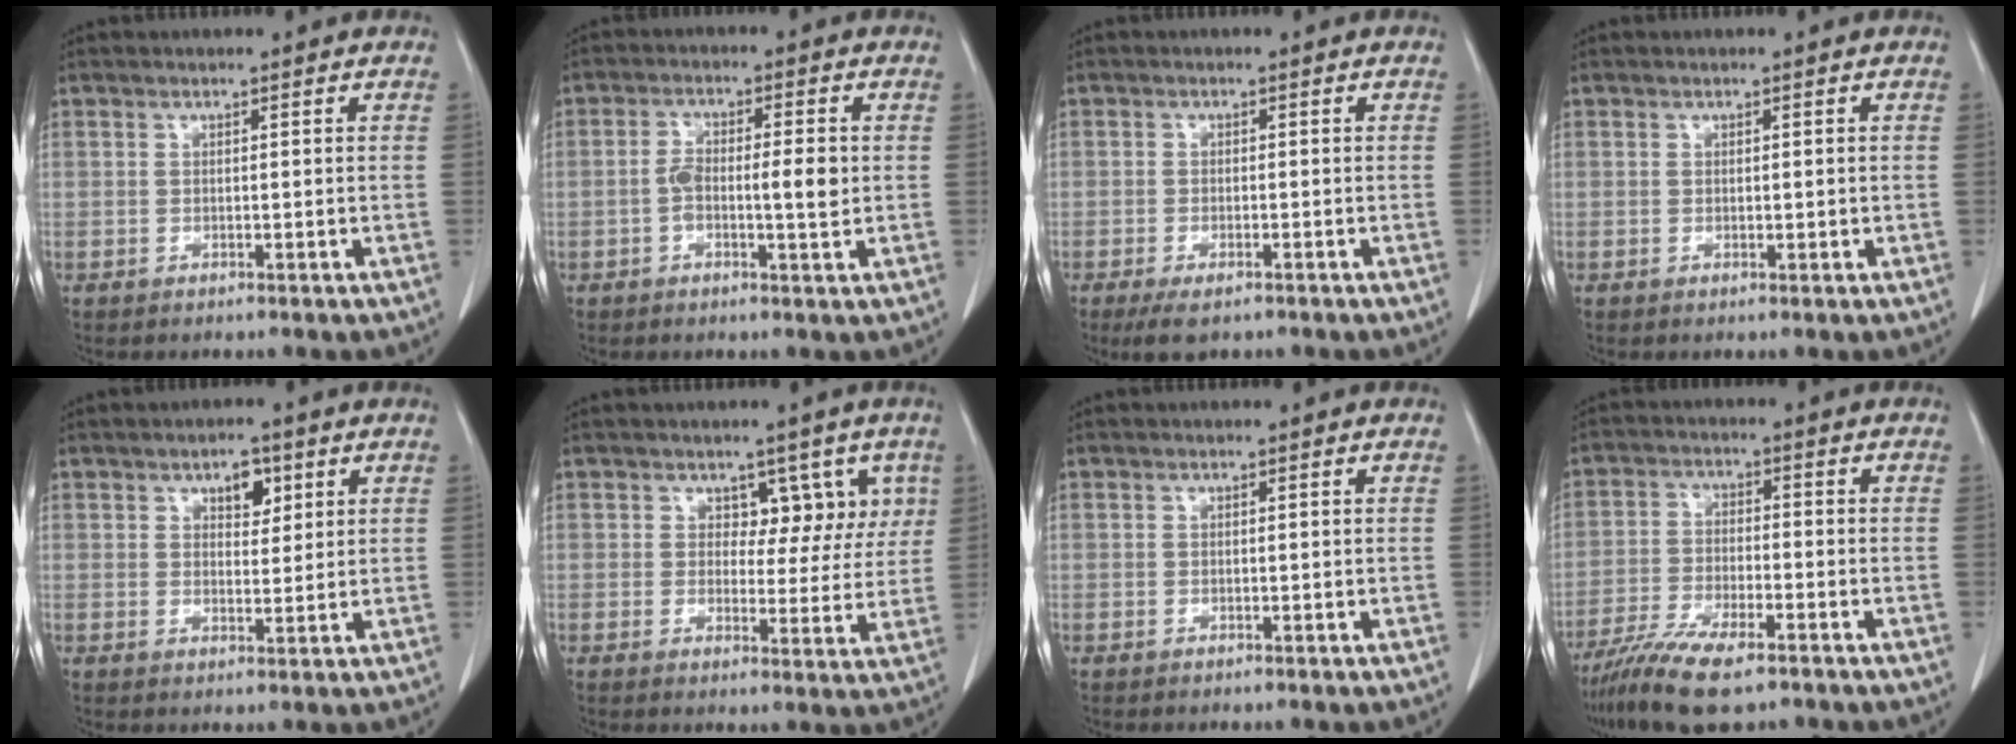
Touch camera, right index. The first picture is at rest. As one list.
[{"total": 5.6, "force": [-0.4, 1.5, 5.4], "torque": [-0.099, 0.009, -0.009]}, {"total": 4.0, "force": [-2.8, 1.3, 2.6], "torque": [-0.047, -0.008, -0.042]}, {"total": 0.6, "force": [0.1, 0.4, 0.5], "torque": [-0.009, -0.002, 0.003]}, {"total": 3.8, "force": [1.9, 2.0, 2.5], "torque": [-0.034, 0.001, 0.030]}, {"total": 5.8, "force": [2.8, 3.9, 3.3], "torque": [-0.014, 0.008, 0.035]}, {"total": 0.0}, {"total": 11.1, "force": [-8.2, 2.5, 7.0], "torque": [-0.126, -0.023, -0.142]}]